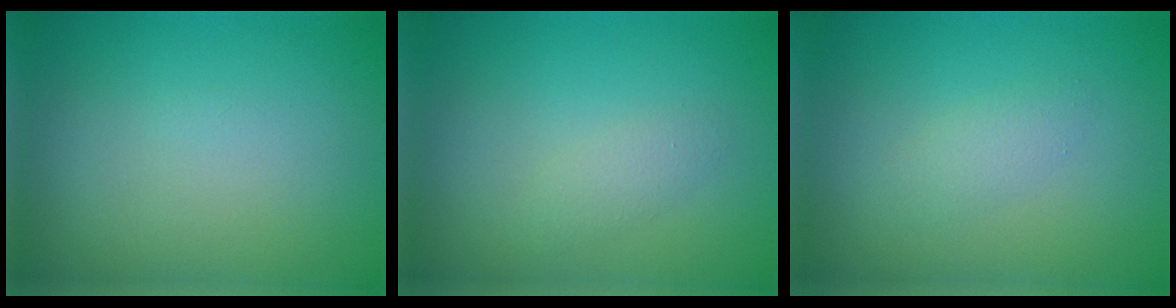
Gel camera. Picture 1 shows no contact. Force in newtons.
{"total": 1.2, "press": 1.2, "slide": 0.1}
{"total": 1.3, "press": 1.3, "slide": 0.1}